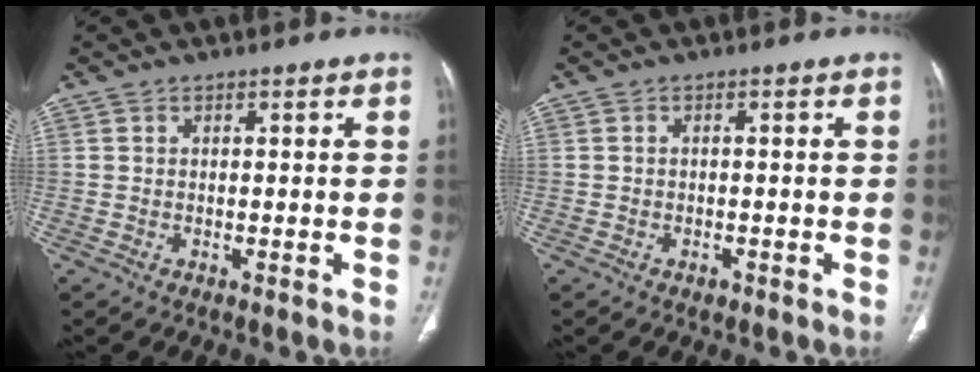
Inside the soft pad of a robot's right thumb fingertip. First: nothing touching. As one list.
[{"total": 1.0, "force": [-0.6, 0.6, 0.5], "torque": [-0.007, 0.004, -0.008]}]